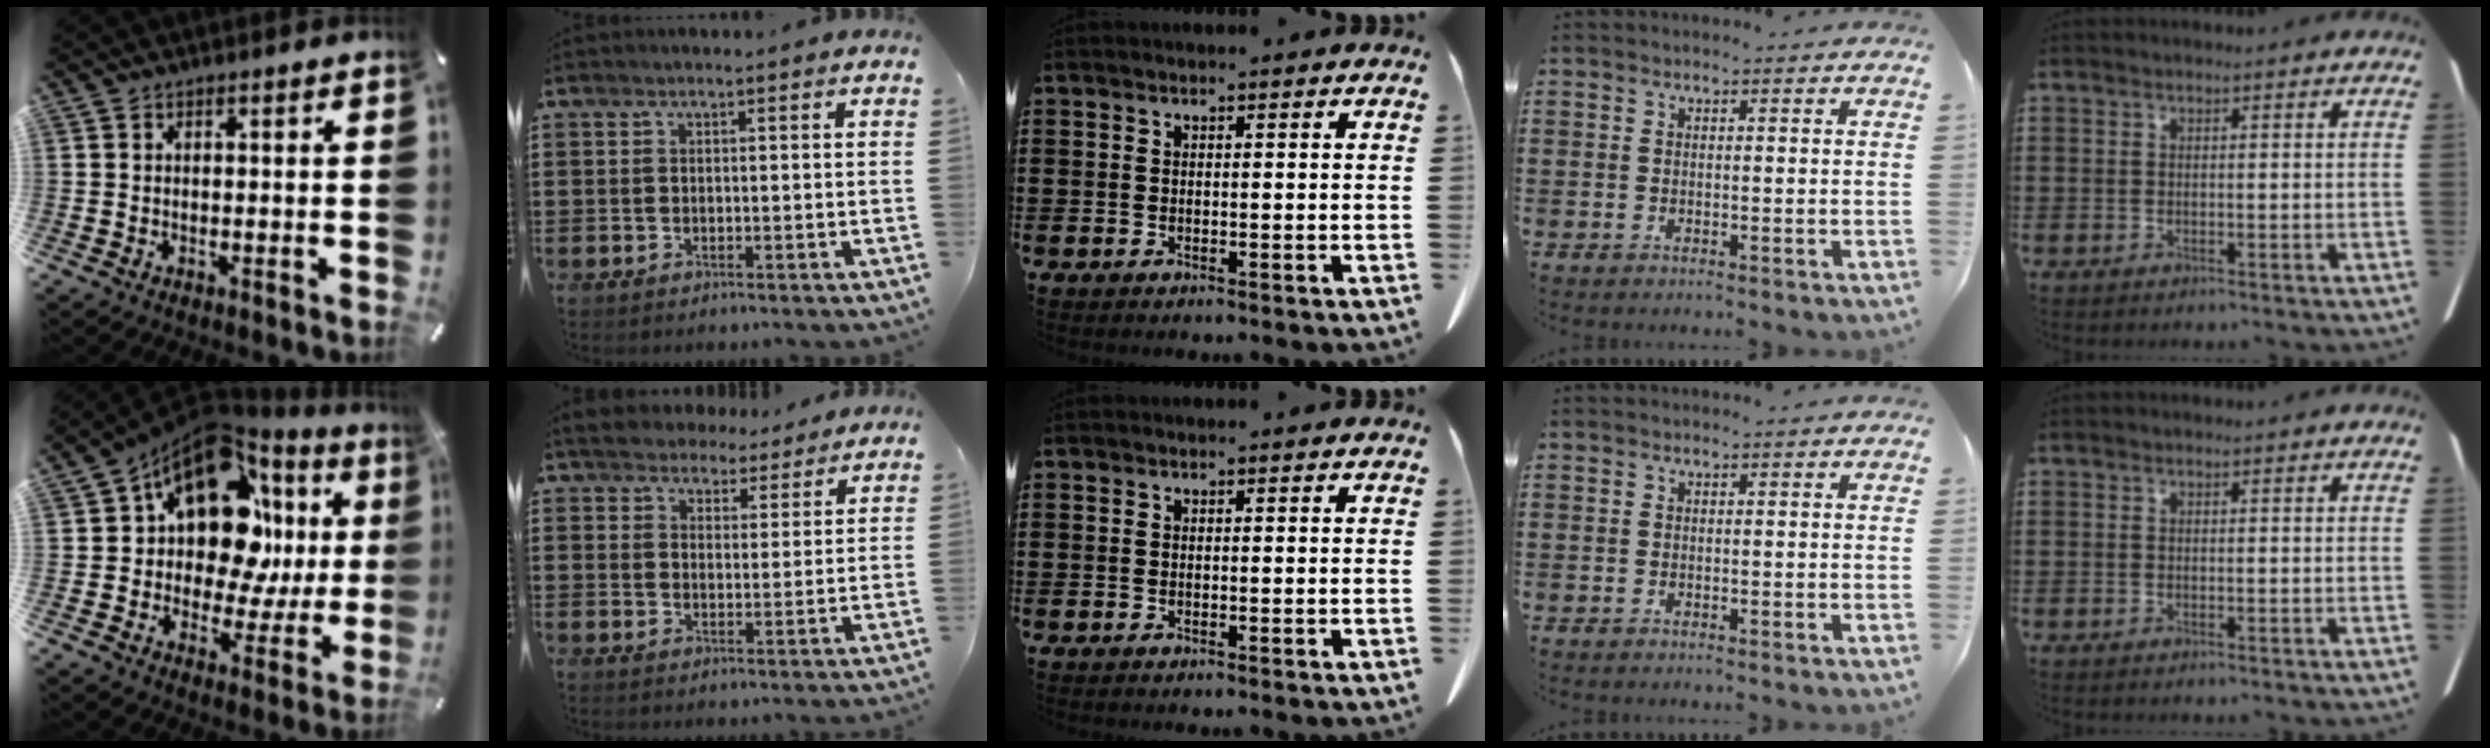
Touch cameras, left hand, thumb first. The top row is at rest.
{"thumb": {"total": 17.3, "force": [7.5, 10.6, 11.4], "torque": [-0.176, -0.069, 0.127]}, "index": {"total": 4.6, "force": [4.4, 1.4, 0.4], "torque": [-0.028, -0.015, 0.080]}}